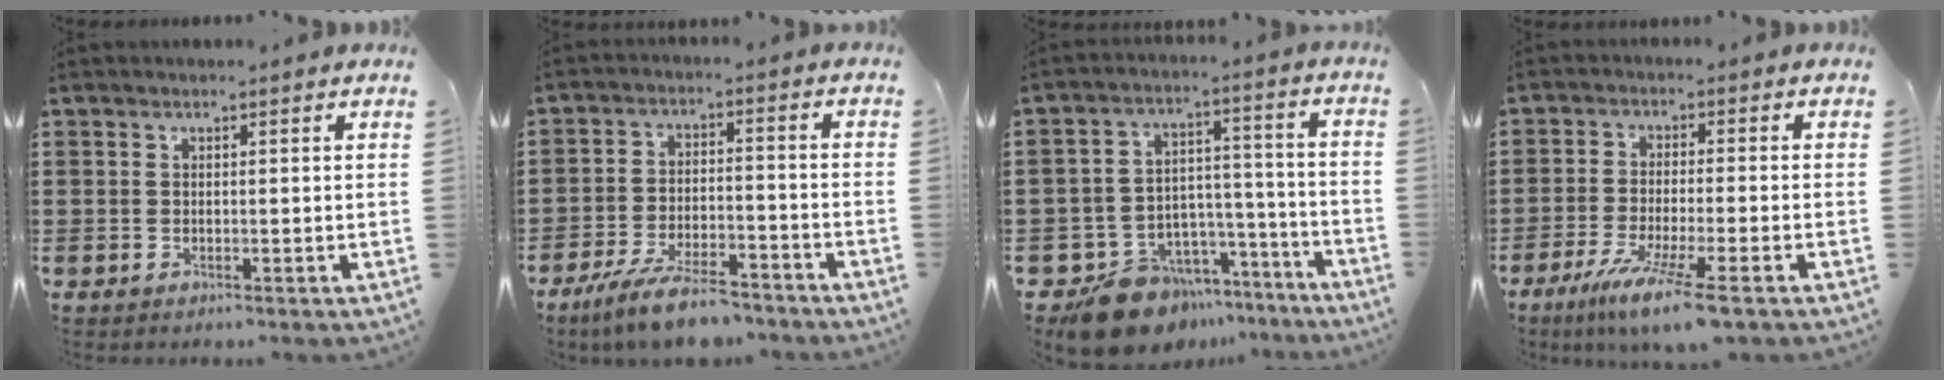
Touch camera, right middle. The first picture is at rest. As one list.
[{"total": 8.2, "force": [-7.0, 1.3, 4.0], "torque": [-0.078, 0.009, -0.132]}, {"total": 11.0, "force": [-9.6, 5.2, 1.8], "torque": [-0.038, 0.048, -0.175]}, {"total": 7.5, "force": [-5.1, 0.0, 5.5], "torque": [-0.105, -0.017, -0.094]}]